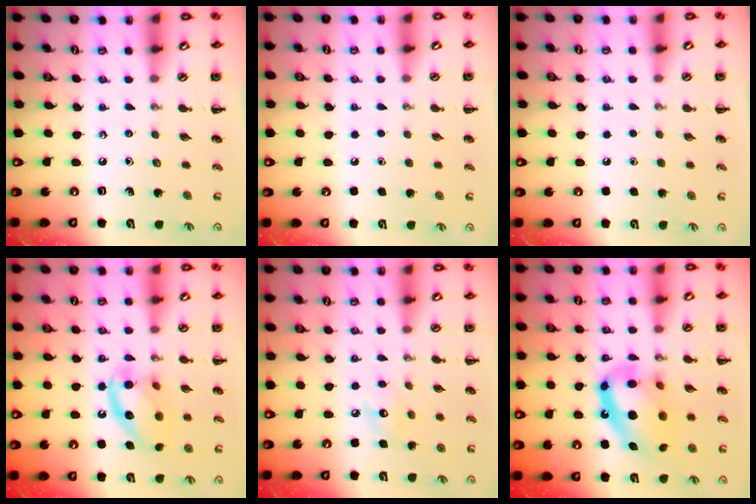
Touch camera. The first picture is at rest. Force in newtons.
{"total": 1.8, "press": 1.7, "slide": 0.1}
{"total": 1.8, "press": 1.7, "slide": 0.1}
{"total": 13.5, "press": 13.3, "slide": 1.9}
{"total": 6.3, "press": 6.3, "slide": 1.1}
{"total": 14.8, "press": 14.4, "slide": 3.6}